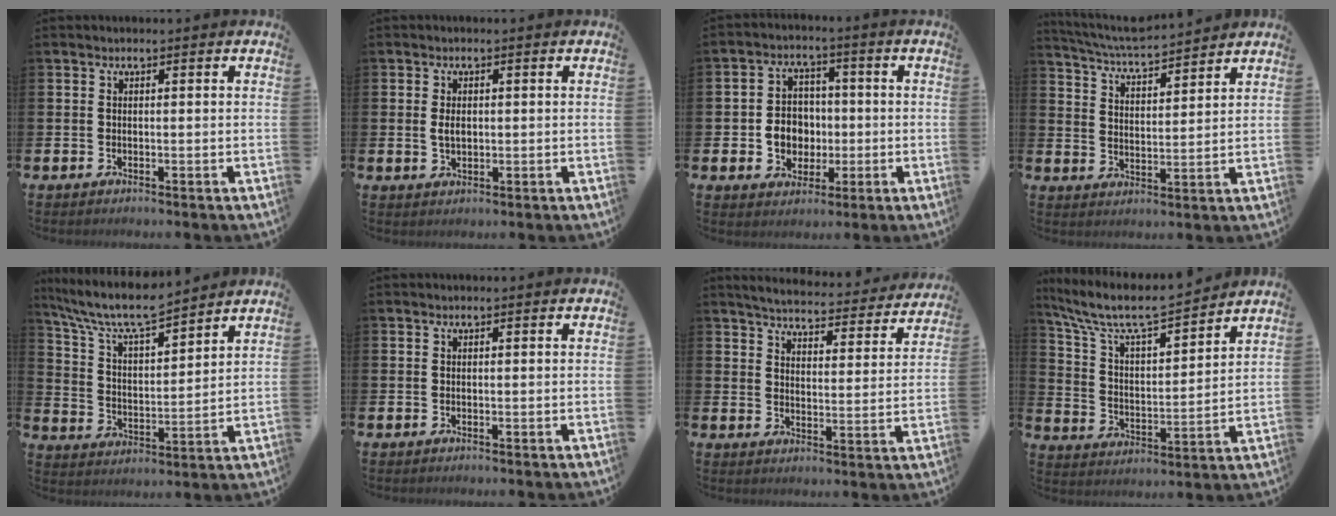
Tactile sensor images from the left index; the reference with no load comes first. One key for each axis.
{"total": 2.0, "fx": 0.2, "fy": 1.3, "fz": 1.6, "tx": -0.021, "ty": 0.003, "tz": 0.000}
{"total": 6.0, "fx": -0.6, "fy": 5.4, "fz": 2.5, "tx": -0.042, "ty": 0.010, "tz": -0.016}
{"total": 5.5, "fx": 5.4, "fy": 0.0, "fz": 1.0, "tx": -0.041, "ty": -0.035, "tz": 0.095}
{"total": 8.4, "fx": 7.6, "fy": 1.5, "fz": 3.1, "tx": -0.095, "ty": -0.045, "tz": 0.134}
{"total": 0.0}
{"total": 4.6, "fx": 4.5, "fy": 0.4, "fz": 0.9, "tx": -0.037, "ty": -0.038, "tz": 0.073}
{"total": 8.7, "fx": 7.9, "fy": 1.6, "fz": 3.4, "tx": -0.107, "ty": -0.051, "tz": 0.134}